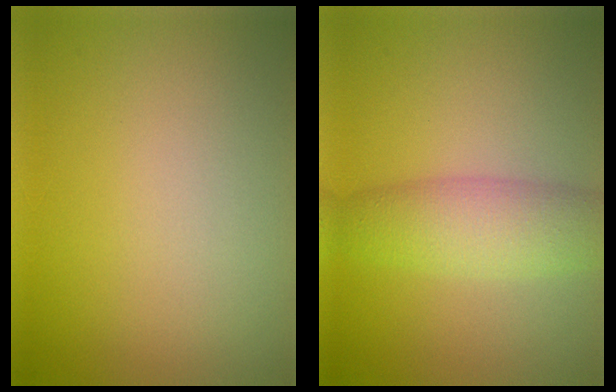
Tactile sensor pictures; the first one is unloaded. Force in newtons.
{"total": 4.5, "press": 4.5, "slide": 0.1}